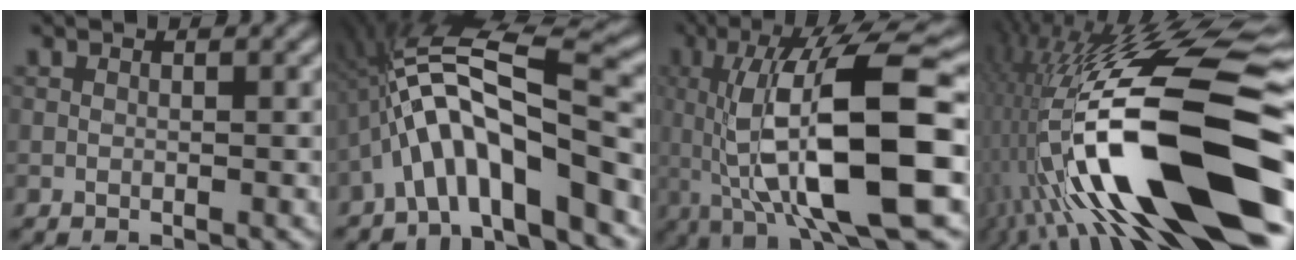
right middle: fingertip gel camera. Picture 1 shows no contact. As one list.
[{"total": 11.3, "force": [-3.5, 2.7, 10.4], "torque": [-0.173, 0.037, -0.053]}, {"total": 12.9, "force": [-0.2, 3.8, 12.3], "torque": [-0.208, 0.000, 0.003]}, {"total": 18.0, "force": [-6.2, 5.4, 16.0], "torque": [-0.275, 0.020, -0.104]}]